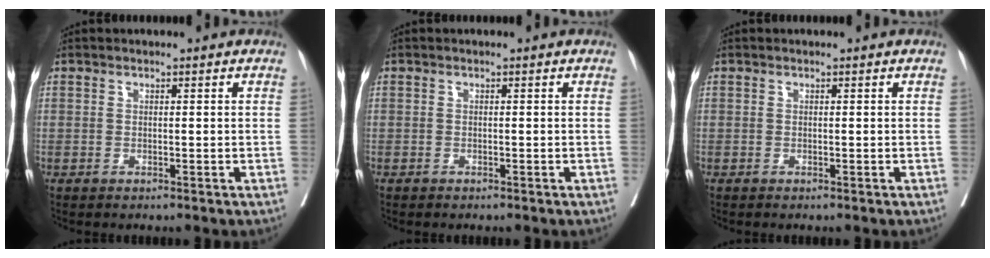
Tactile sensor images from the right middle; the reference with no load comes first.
{"total": 0.0}
{"total": 0.0}